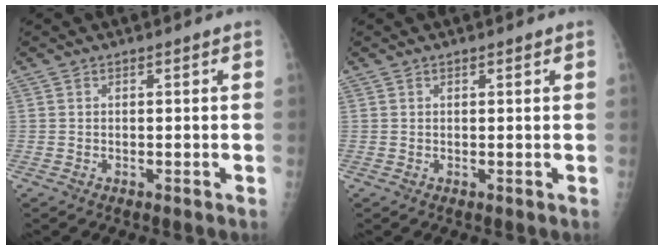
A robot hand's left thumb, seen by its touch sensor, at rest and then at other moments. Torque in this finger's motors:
{"motor_torque": [-0.32, 0.00, -0.08, -0.10, 0.07]}